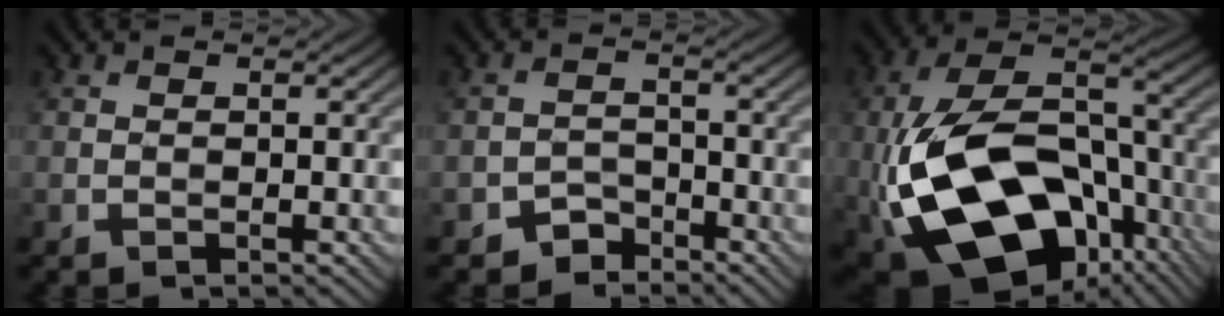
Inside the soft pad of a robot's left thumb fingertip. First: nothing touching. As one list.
[{"total": 2.6, "force": [-2.4, 0.9, -0.1], "torque": [0.014, 0.011, -0.050]}, {"total": 20.4, "force": [-7.2, 12.0, 14.8], "torque": [-0.327, -0.021, -0.101]}]